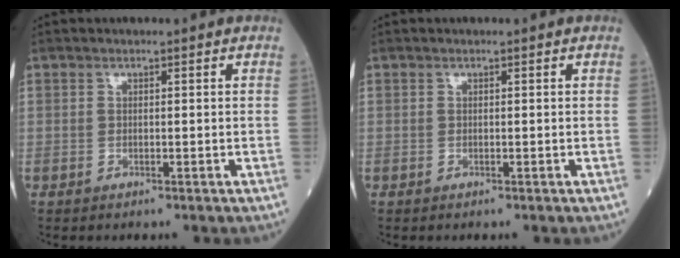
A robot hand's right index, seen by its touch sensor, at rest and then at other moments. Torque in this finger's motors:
{"motor_torque": [0.00, 0.00, 0.00, -0.01]}